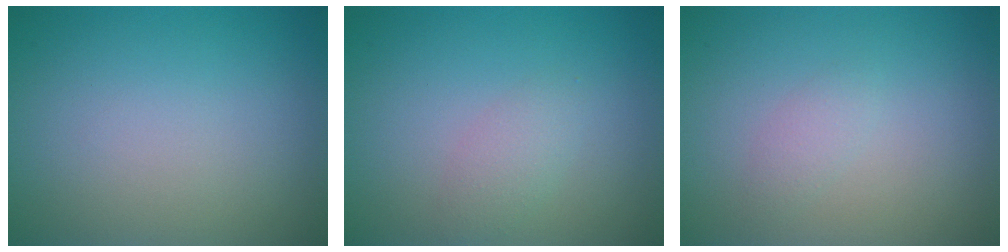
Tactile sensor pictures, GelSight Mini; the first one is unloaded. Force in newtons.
{"total": 1.6, "press": 1.6, "slide": 0.0}
{"total": 1.0, "press": 1.0, "slide": 0.0}